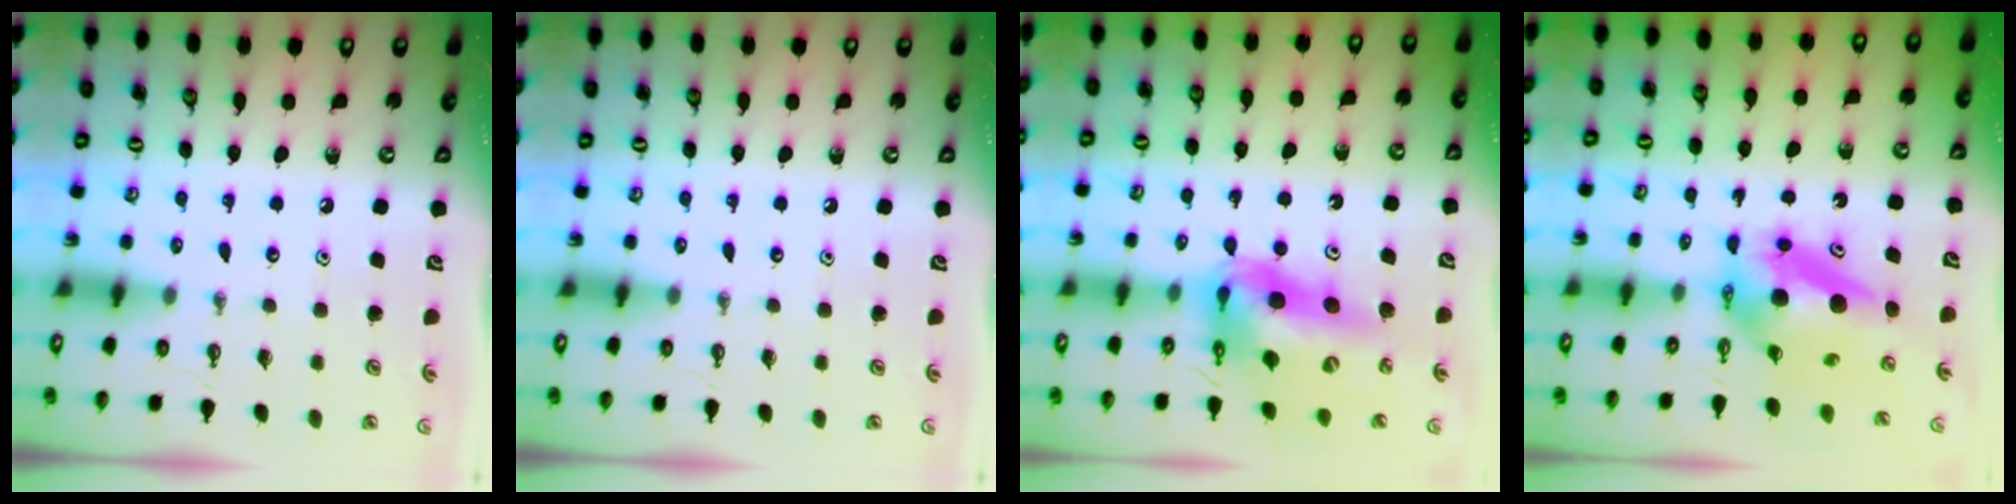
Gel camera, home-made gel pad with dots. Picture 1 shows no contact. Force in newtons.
{"total": 0.0}
{"total": 16.8, "press": 15.9, "slide": 5.4}
{"total": 6.8, "press": 6.7, "slide": 1.0}